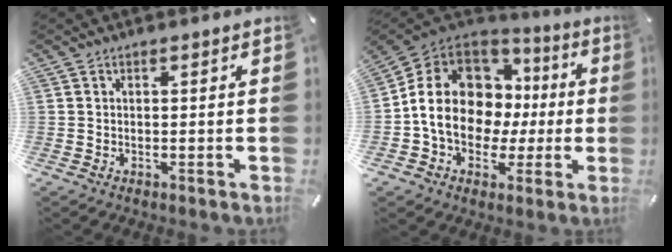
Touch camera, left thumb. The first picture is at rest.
{"total": 15.7, "force": [-0.8, 13.1, 8.6], "torque": [-0.165, 0.005, -0.006]}